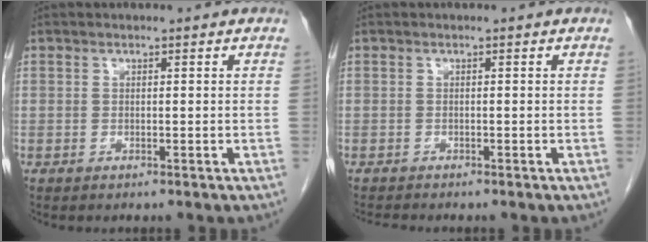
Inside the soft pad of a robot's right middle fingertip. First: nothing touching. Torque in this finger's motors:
{"motor_torque": [0.03, -0.01, 0.00, 0.01]}